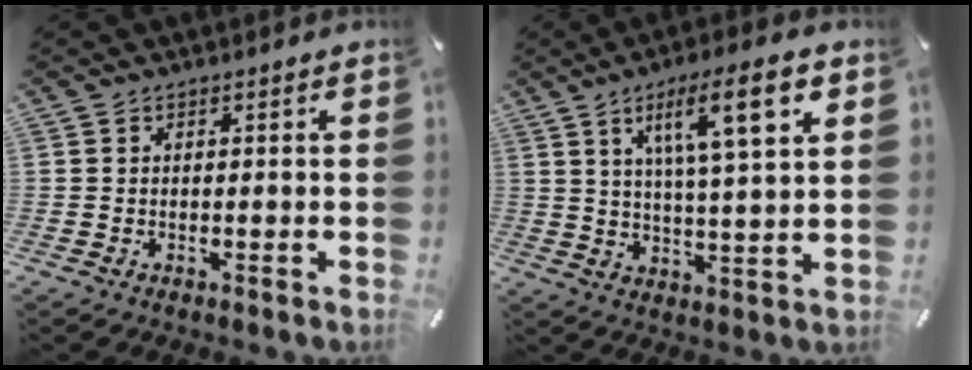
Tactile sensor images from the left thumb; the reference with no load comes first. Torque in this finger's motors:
{"motor_torque": [0.66, 0.66, 1.40, -1.37, 0.30]}